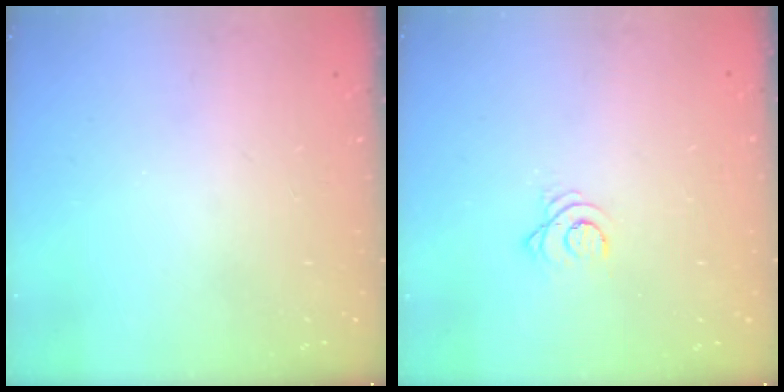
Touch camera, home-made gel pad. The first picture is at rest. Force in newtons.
{"total": 2.9, "press": 2.9, "slide": 0.4}